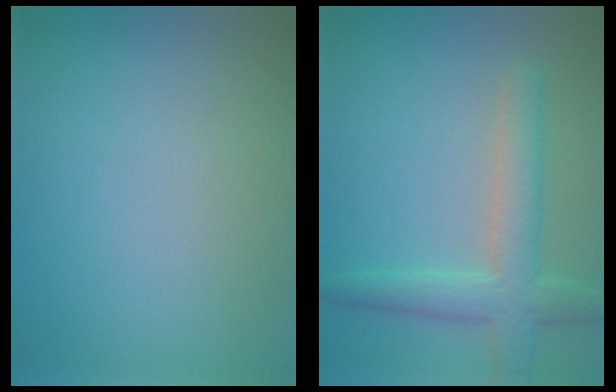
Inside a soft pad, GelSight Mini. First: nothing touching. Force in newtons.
{"total": 4.5, "press": 4.5, "slide": 0.2}